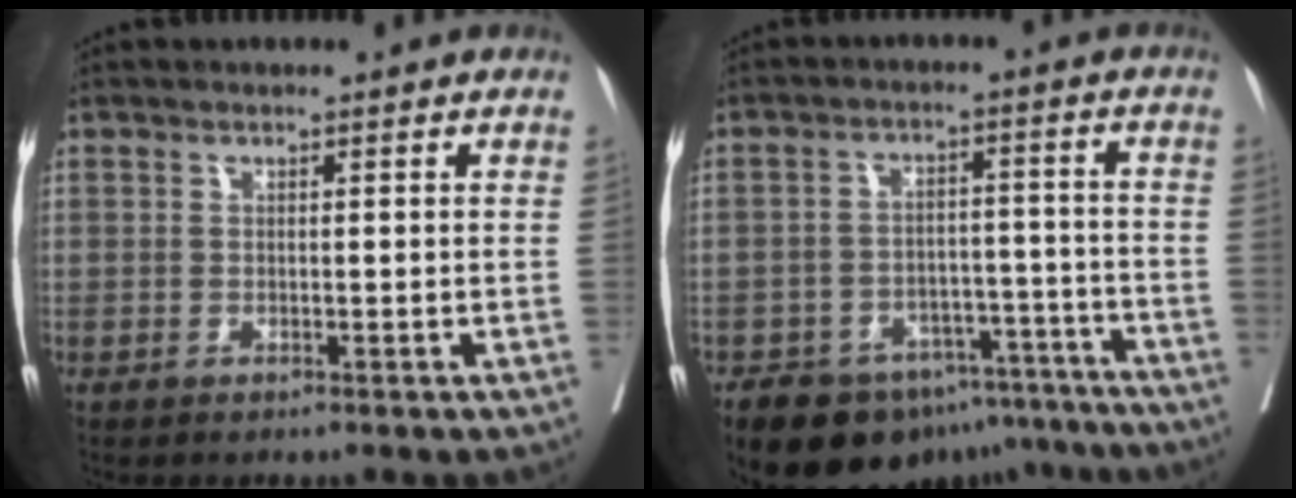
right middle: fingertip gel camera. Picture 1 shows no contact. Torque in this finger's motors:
{"motor_torque": [1.06, -1.07, 0.24, 0.06]}